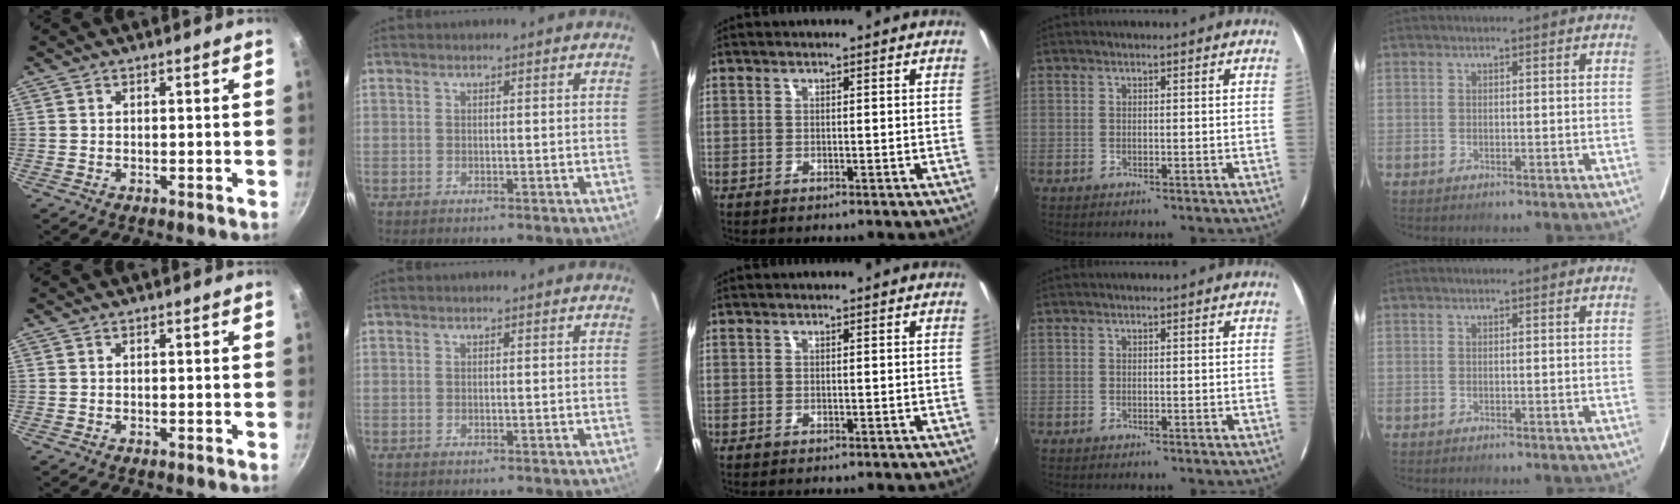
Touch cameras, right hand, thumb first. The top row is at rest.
{}